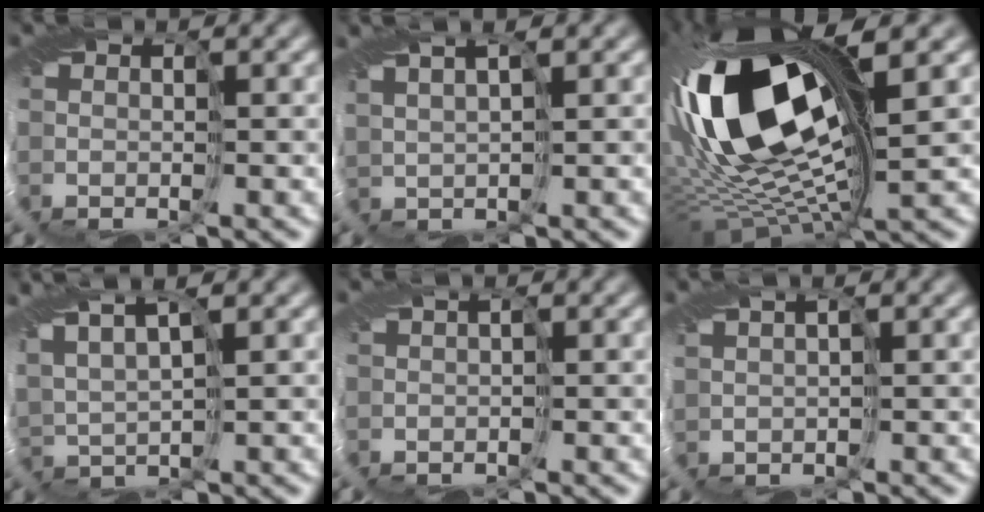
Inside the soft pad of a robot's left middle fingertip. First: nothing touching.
{"total": 3.6, "force": [2.3, 1.5, 2.4], "torque": [-0.053, 0.017, 0.037]}
{"total": 18.2, "force": [2.1, 8.3, 16.1], "torque": [-0.310, -0.007, 0.046]}
{"total": 5.8, "force": [3.8, 1.8, 4.0], "torque": [-0.096, 0.020, 0.058]}
{"total": 1.1, "force": [0.1, 0.8, 0.7], "torque": [-0.008, 0.010, 0.009]}
{"total": 1.8, "force": [0.9, 1.0, 1.2], "torque": [-0.030, 0.012, 0.022]}